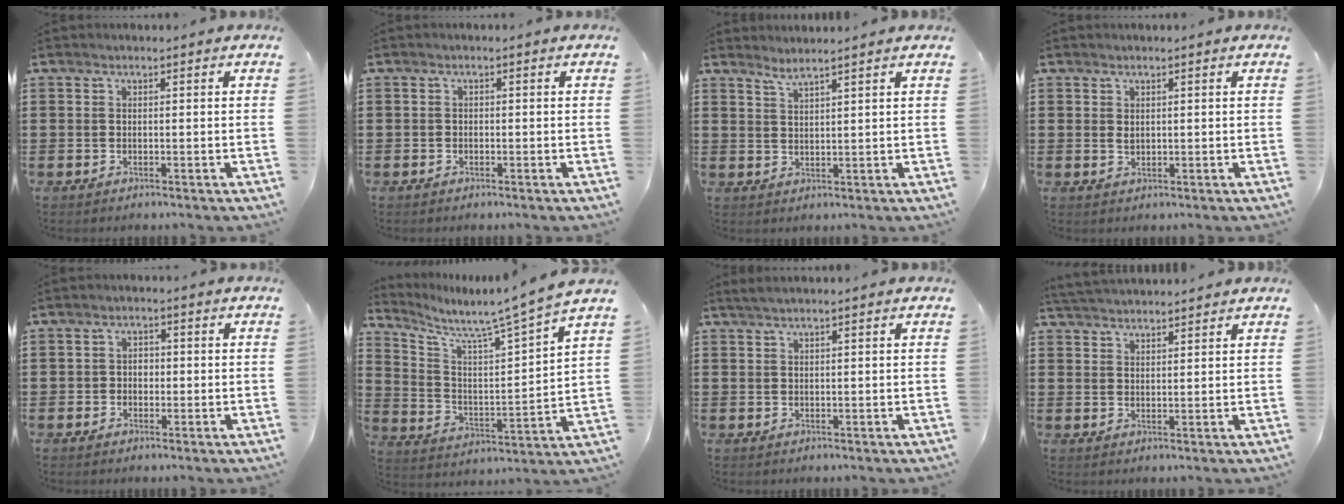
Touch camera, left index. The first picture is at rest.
{"total": 0.7, "force": [-0.5, 0.5, 0.1], "torque": [-0.004, 0.000, -0.012]}
{"total": 2.4, "force": [2.2, -0.4, 0.8], "torque": [-0.021, -0.005, 0.041]}
{"total": 1.1, "force": [0.4, 0.7, 0.7], "torque": [-0.016, 0.005, 0.006]}
{"total": 1.7, "force": [-0.5, 1.5, 0.7], "torque": [-0.017, 0.005, -0.014]}
{"total": 5.4, "force": [4.9, -0.8, 2.1], "torque": [-0.068, -0.052, 0.070]}
{"total": 1.2, "force": [0.7, -0.3, 1.0], "torque": [-0.018, -0.002, 0.013]}
{"total": 2.8, "force": [2.8, 0.0, 0.2], "torque": [-0.014, -0.006, 0.054]}